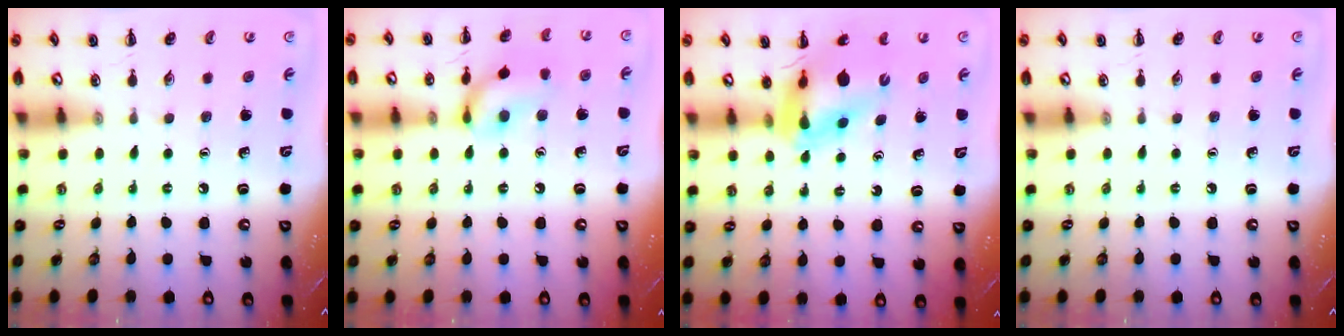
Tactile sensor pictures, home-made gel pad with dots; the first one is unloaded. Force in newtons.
{"total": 12.8, "press": 12.7, "slide": 1.2}
{"total": 11.2, "press": 10.7, "slide": 3.4}
{"total": 0.0}